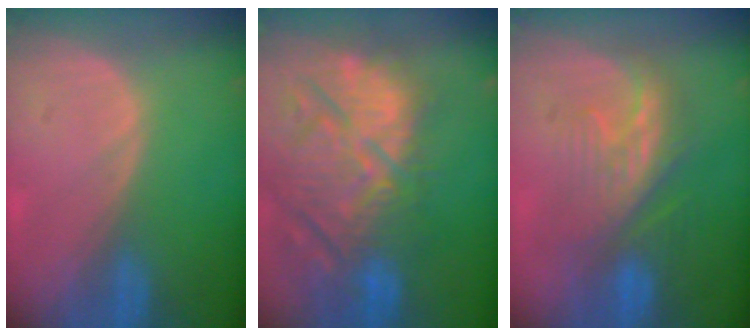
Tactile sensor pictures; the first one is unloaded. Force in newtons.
{"total": 15.0, "press": 12.9, "slide": 7.5}
{"total": 8.0, "press": 7.9, "slide": 1.5}